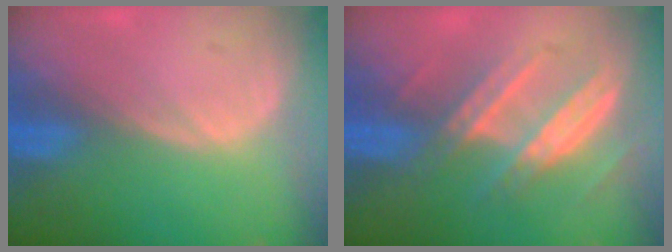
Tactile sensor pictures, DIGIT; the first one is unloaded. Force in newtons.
{"total": 7.9, "press": 7.0, "slide": 3.6}